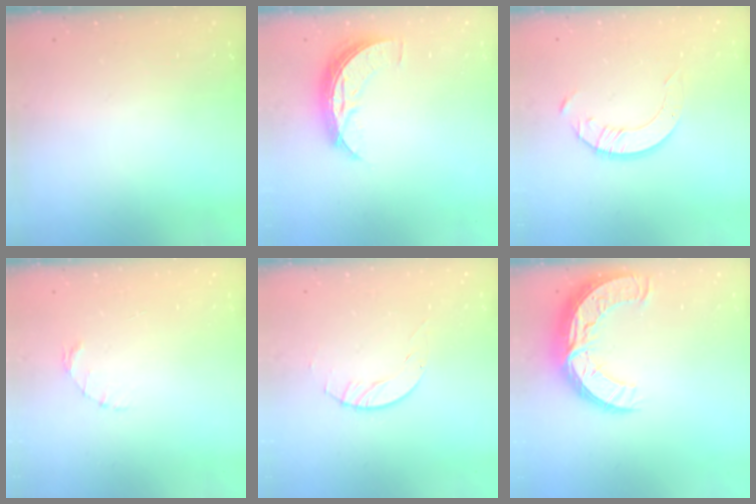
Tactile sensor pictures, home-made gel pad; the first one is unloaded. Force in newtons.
{"total": 7.9, "press": 7.9, "slide": 0.4}
{"total": 4.2, "press": 4.2, "slide": 0.5}
{"total": 1.6, "press": 1.5, "slide": 0.3}
{"total": 2.9, "press": 2.9, "slide": 0.4}
{"total": 13.9, "press": 13.9, "slide": 1.3}